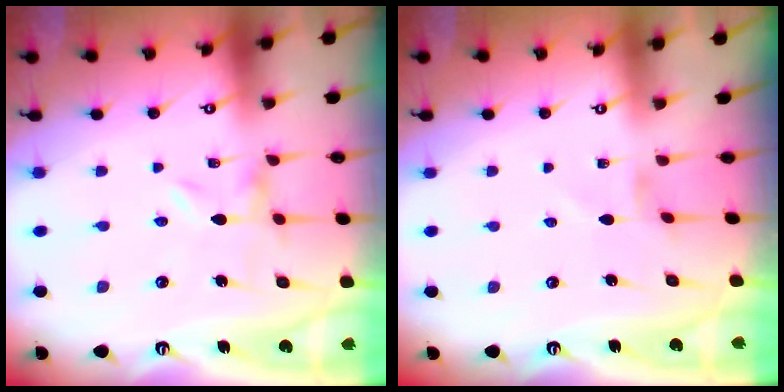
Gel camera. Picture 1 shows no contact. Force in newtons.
{"total": 1.0, "press": 1.0, "slide": 0.2}